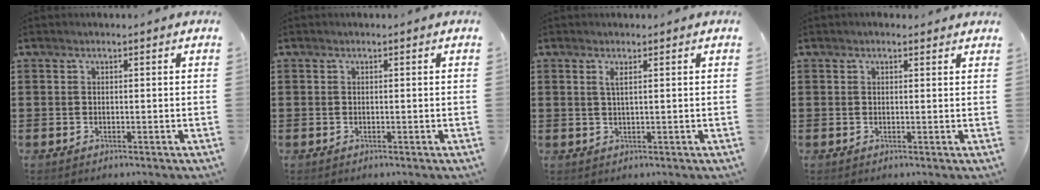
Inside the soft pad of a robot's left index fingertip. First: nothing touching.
{"total": 0.0}
{"total": 1.6, "force": [0.6, -0.1, 1.4], "torque": [-0.031, -0.002, 0.010]}
{"total": 0.8, "force": [0.6, 0.3, 0.4], "torque": [-0.009, 0.003, 0.012]}